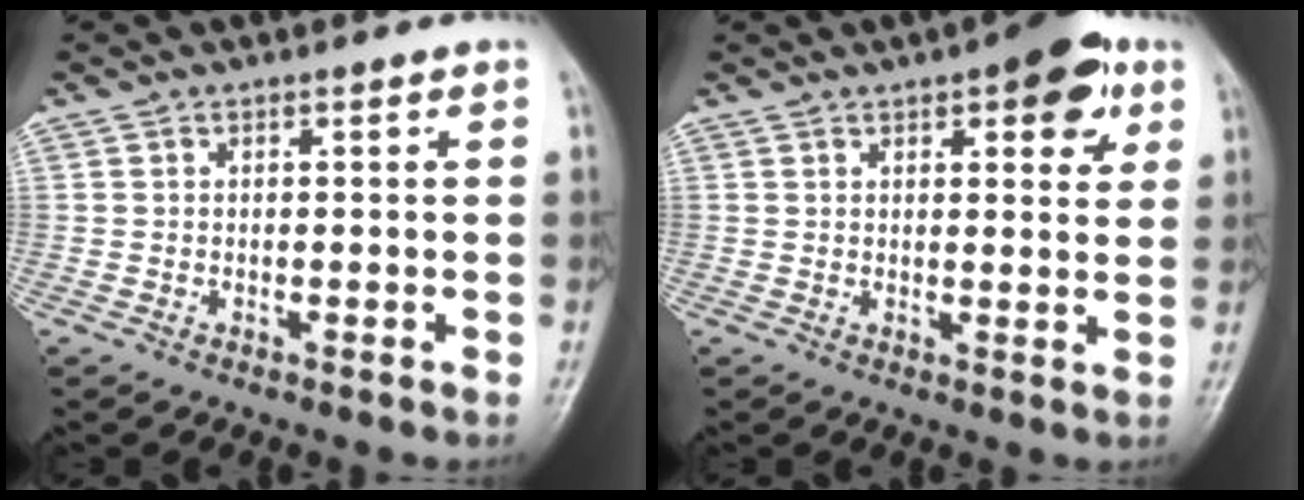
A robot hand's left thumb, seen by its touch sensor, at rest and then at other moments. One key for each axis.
{"total": 11.2, "fx": 5.5, "fy": 4.0, "fz": 8.9, "tx": -0.087, "ty": -0.015, "tz": 0.067}